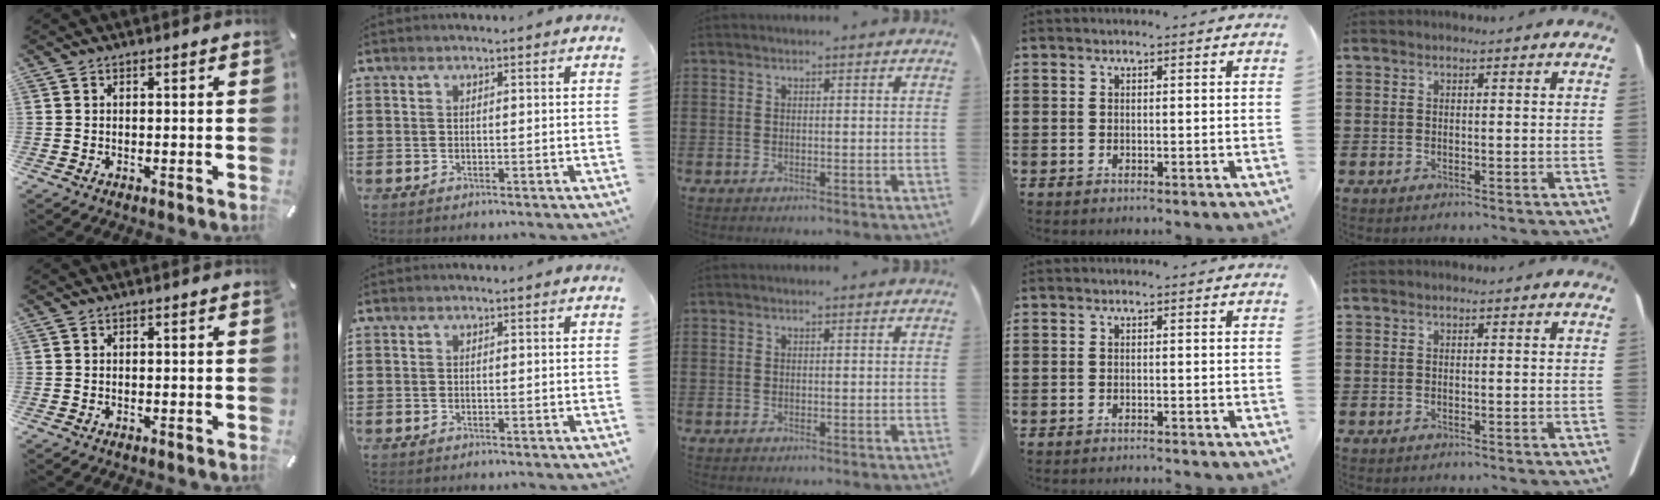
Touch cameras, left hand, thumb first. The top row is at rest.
{"ring": {"total": 0.8, "force": [-0.8, -0.2, 0.1], "torque": [-0.004, 0.000, -0.016]}}